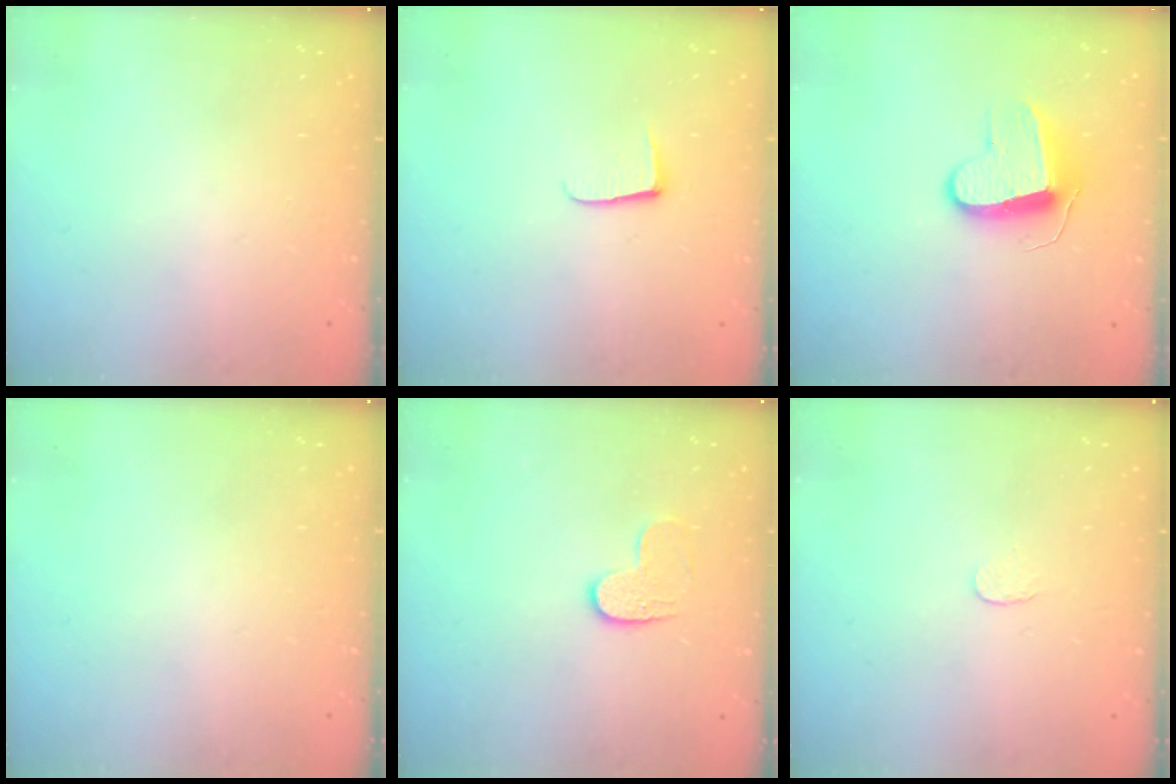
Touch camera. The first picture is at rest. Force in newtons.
{"total": 5.4, "press": 5.3, "slide": 0.5}
{"total": 10.6, "press": 10.6, "slide": 0.2}
{"total": 0.0}
{"total": 6.2, "press": 6.2, "slide": 0.3}
{"total": 3.0, "press": 3.0, "slide": 0.2}